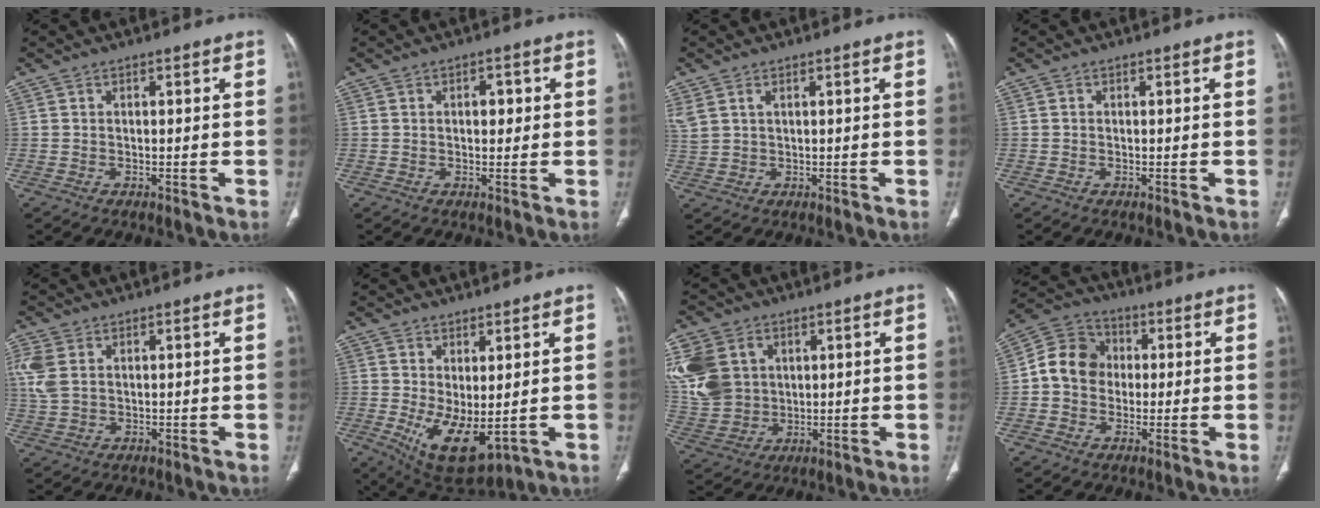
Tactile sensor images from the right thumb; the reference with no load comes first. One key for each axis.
{"total": 2.7, "fx": 0.5, "fy": 1.7, "fz": 2.1, "tx": -0.018, "ty": 0.002, "tz": 0.006}
{"total": 4.2, "fx": 1.9, "fy": 2.5, "fz": 2.8, "tx": -0.074, "ty": 0.008, "tz": 0.052}
{"total": 0.0}
{"total": 5.9, "fx": 1.8, "fy": 3.8, "fz": 4.2, "tx": -0.120, "ty": 0.006, "tz": 0.043}
{"total": 10.1, "fx": -1.1, "fy": 4.7, "fz": 8.9, "tx": -0.144, "ty": -0.019, "tz": 0.007}
{"total": 15.7, "fx": 4.5, "fy": 12.5, "fz": 8.5, "tx": -0.189, "ty": 0.000, "tz": 0.102}
{"total": 9.6, "fx": 0.2, "fy": 8.3, "fz": 4.8, "tx": -0.071, "ty": 0.027, "tz": -0.010}